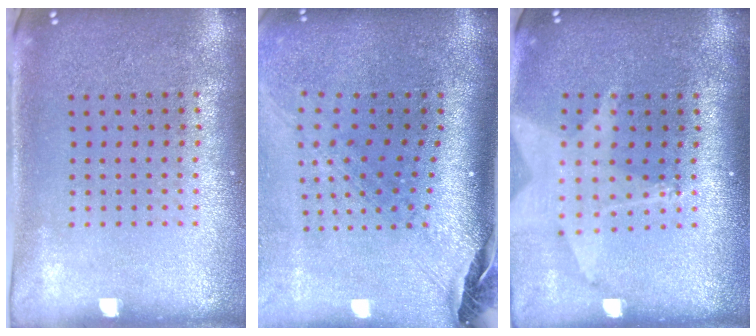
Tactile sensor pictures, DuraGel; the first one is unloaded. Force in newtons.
{"total": 2.7, "press": 2.0, "slide": 1.8}
{"total": 2.0, "press": 1.5, "slide": 1.2}